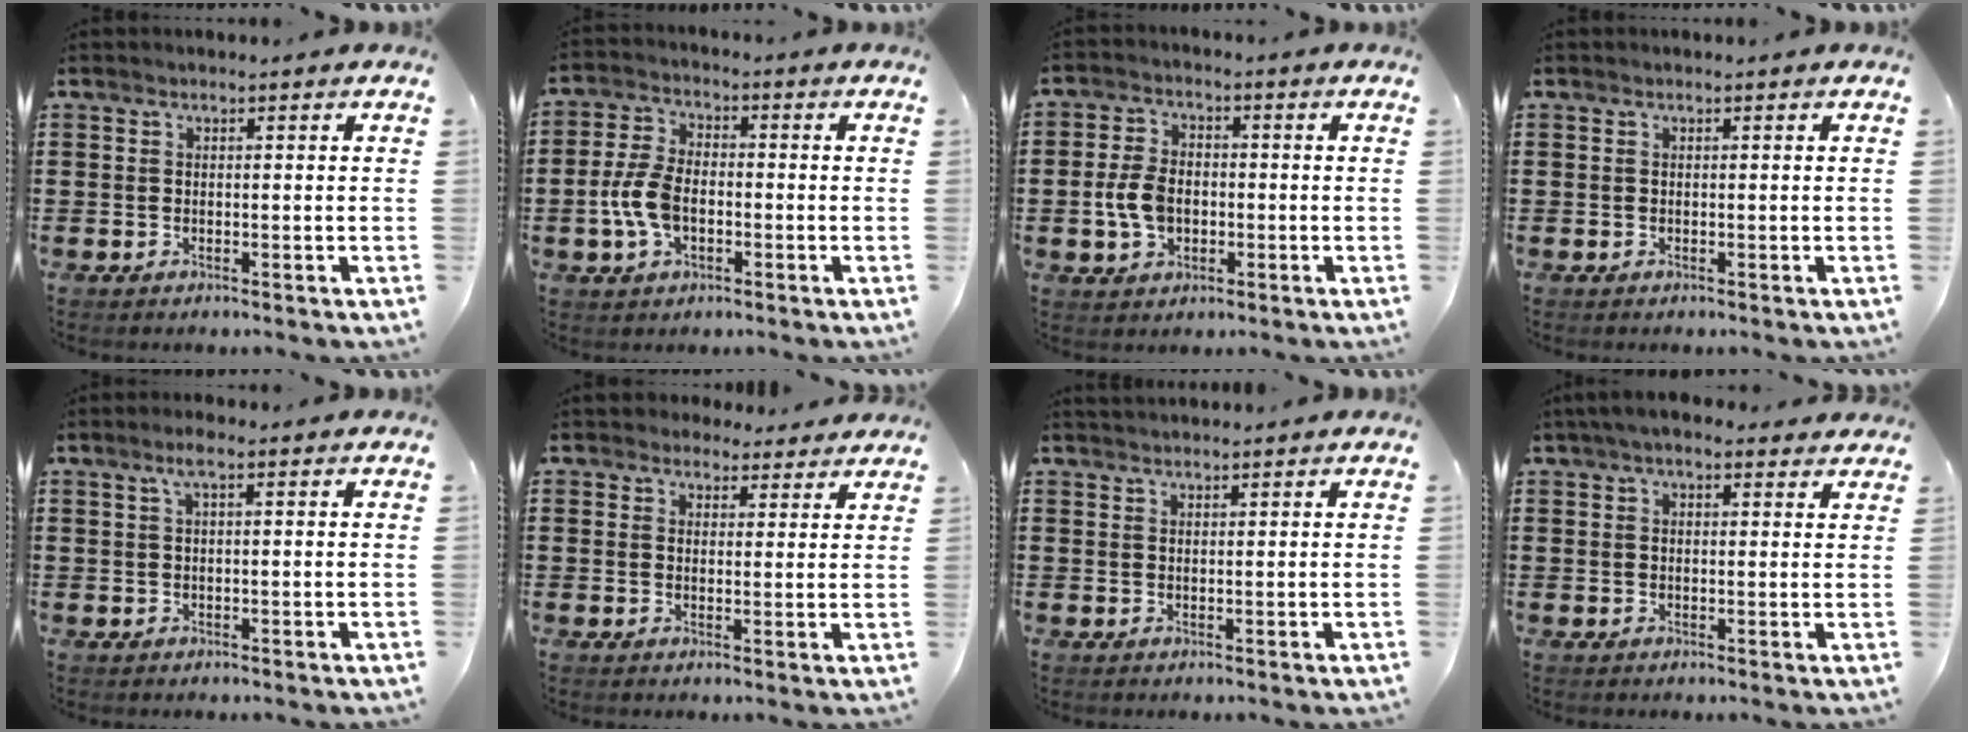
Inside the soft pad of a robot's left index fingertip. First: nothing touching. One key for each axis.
{"total": 6.9, "fx": -1.5, "fy": 3.9, "fz": 5.5, "tx": -0.136, "ty": -0.002, "tz": -0.035}
{"total": 5.9, "fx": -0.9, "fy": 4.0, "fz": 4.3, "tx": -0.110, "ty": 0.001, "tz": -0.022}
{"total": 0.0}
{"total": 2.2, "fx": 0.9, "fy": 0.3, "fz": 2.0, "tx": -0.042, "ty": 0.004, "tz": 0.015}
{"total": 3.1, "fx": 2.8, "fy": 1.5, "fz": 0.2, "tx": -0.007, "ty": -0.001, "tz": 0.051}
{"total": 1.1, "fx": 1.1, "fy": 0.0, "fz": 0.1, "tx": -0.003, "ty": -0.001, "tz": 0.022}
{"total": 4.0, "fx": 3.0, "fy": 1.4, "fz": 2.2, "tx": -0.051, "ty": 0.005, "tz": 0.054}